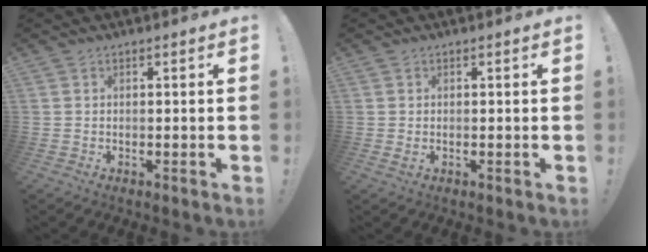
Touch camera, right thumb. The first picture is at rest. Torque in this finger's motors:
{"motor_torque": [-0.34, -0.12, -0.08, 0.39, 0.00]}